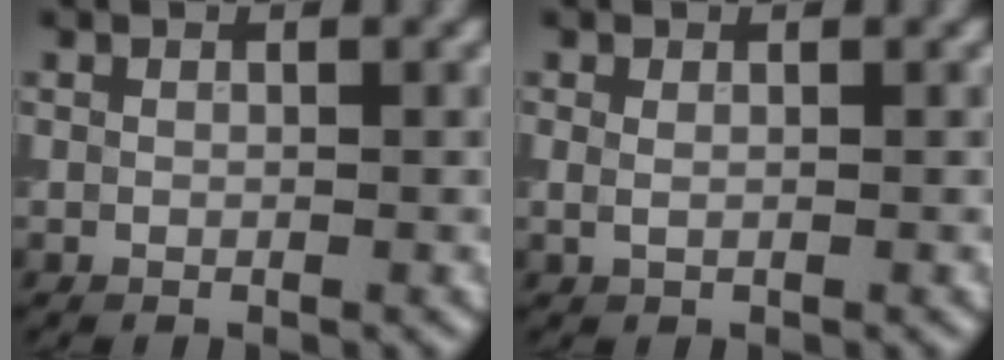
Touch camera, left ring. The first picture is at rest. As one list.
[{"total": 0.6, "force": [0.2, 0.2, 0.5], "torque": [-0.011, 0.000, 0.002]}]